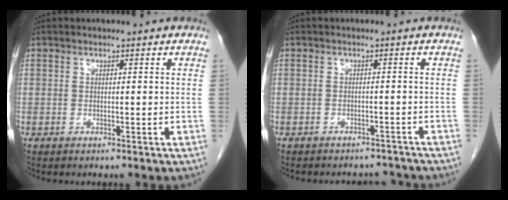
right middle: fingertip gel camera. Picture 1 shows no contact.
{"total": 6.4, "force": [-6.0, 2.0, 0.7], "torque": [-0.006, 0.008, -0.067]}